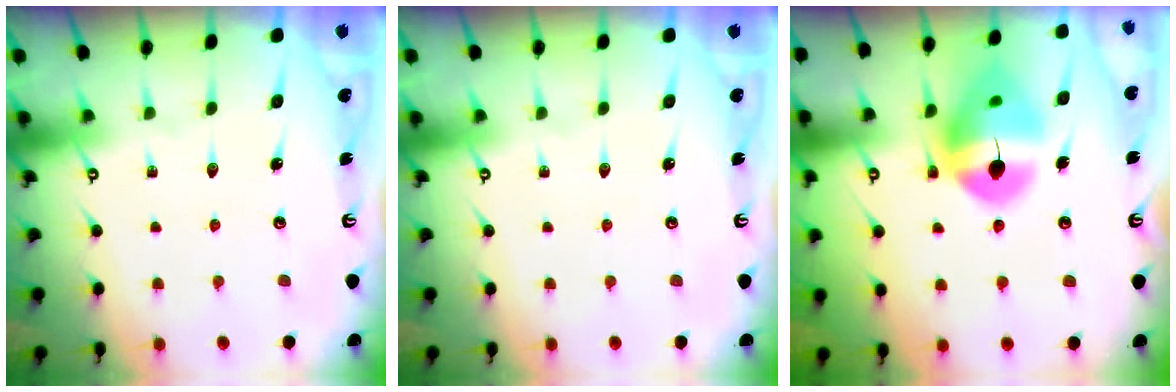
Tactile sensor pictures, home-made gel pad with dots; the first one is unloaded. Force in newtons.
{"total": 0.0}
{"total": 14.3, "press": 14.2, "slide": 1.4}